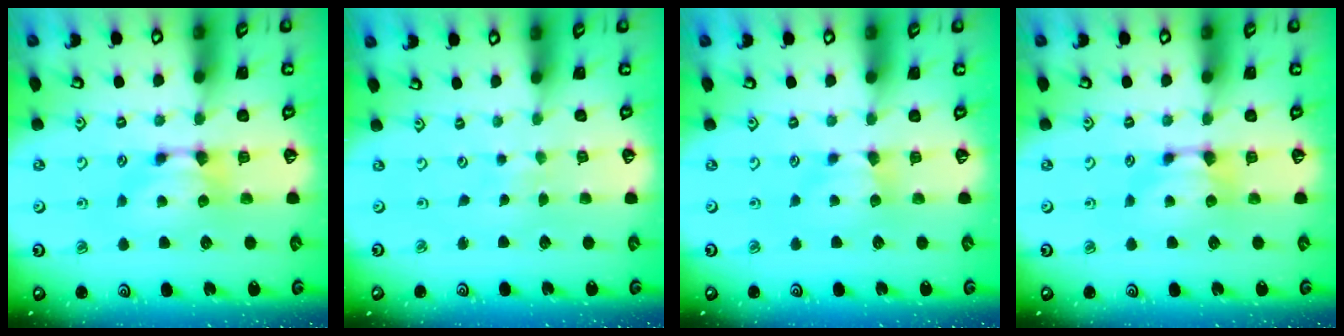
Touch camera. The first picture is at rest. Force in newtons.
{"total": 5.7, "press": 5.7, "slide": 0.2}
{"total": 1.4, "press": 1.4, "slide": 0.3}
{"total": 0.0}